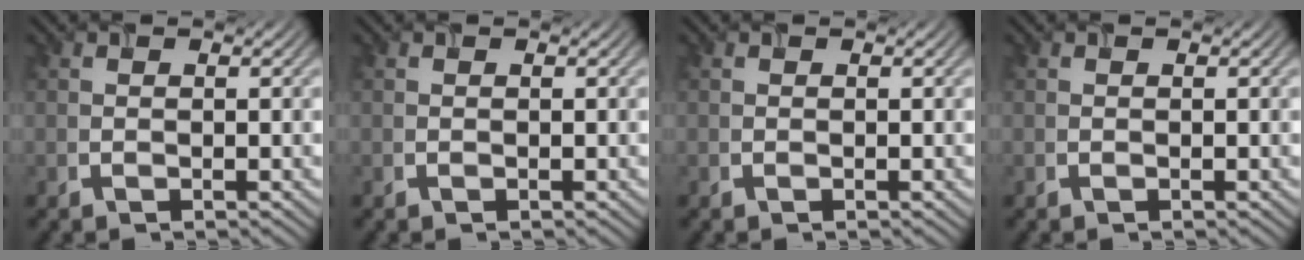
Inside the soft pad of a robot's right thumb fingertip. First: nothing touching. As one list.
[{"total": 0.0}, {"total": 0.0}, {"total": 0.0}]